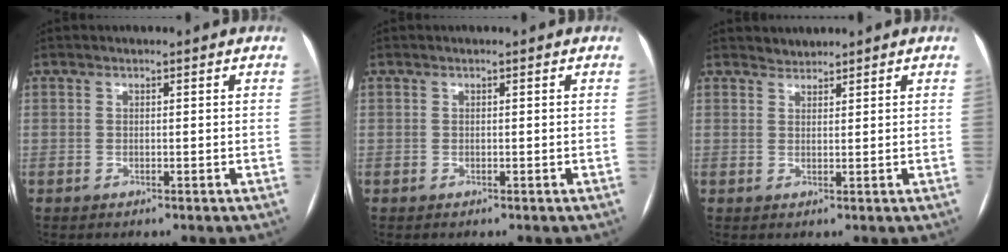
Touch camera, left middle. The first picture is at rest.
{"total": 0.0}
{"total": 1.5, "force": [1.4, 0.3, -0.3], "torque": [-0.001, 0.005, 0.027]}